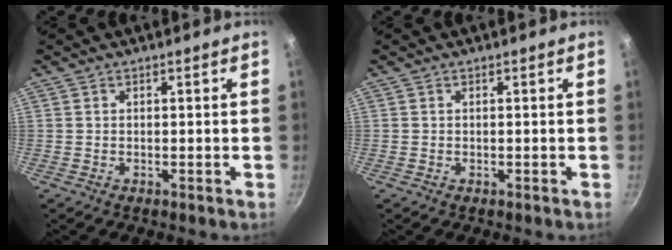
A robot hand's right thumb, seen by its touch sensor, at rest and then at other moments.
{"total": 0.0}